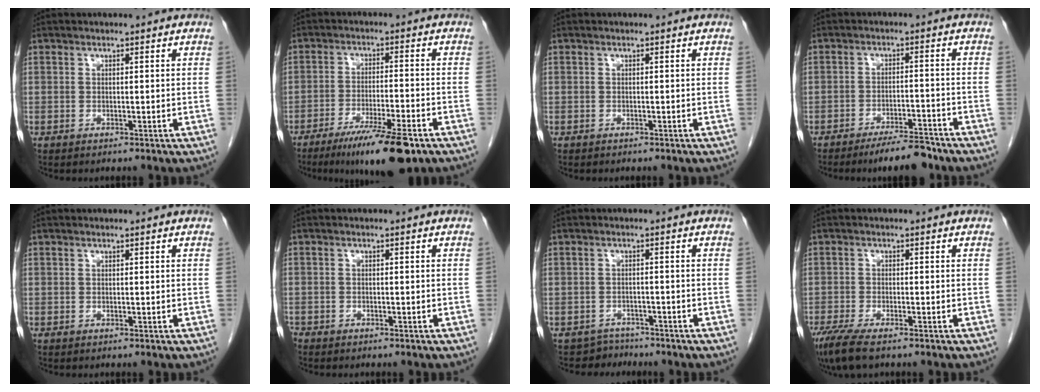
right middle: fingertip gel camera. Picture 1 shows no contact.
{"total": 11.8, "force": [-7.9, 1.0, 8.8], "torque": [-0.138, -0.026, -0.125]}
{"total": 0.0}
{"total": 6.9, "force": [-5.9, 0.8, 3.4], "torque": [-0.047, -0.012, -0.097]}
{"total": 0.0}
{"total": 1.9, "force": [-1.6, 1.0, 0.4], "torque": [-0.012, 0.000, -0.027]}
{"total": 3.1, "force": [-2.5, 1.0, -1.5], "torque": [0.030, 0.000, -0.046]}
{"total": 6.1, "force": [-4.5, 1.1, 4.0], "torque": [-0.071, -0.018, -0.079]}